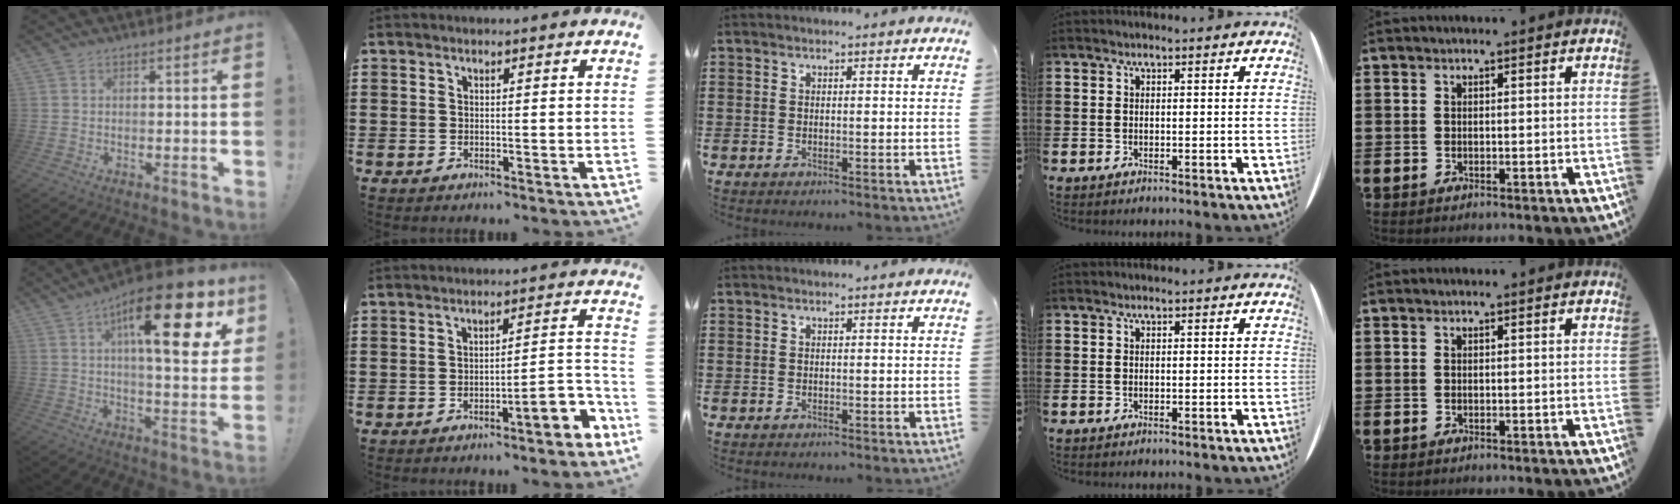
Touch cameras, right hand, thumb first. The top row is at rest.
{"thumb": {"total": 21.5, "force": [9.0, 5.9, 18.7], "torque": [-0.272, -0.042, 0.131]}, "index": {"total": 5.6, "force": [-3.6, 0.7, 4.3], "torque": [-0.063, -0.004, -0.068]}}